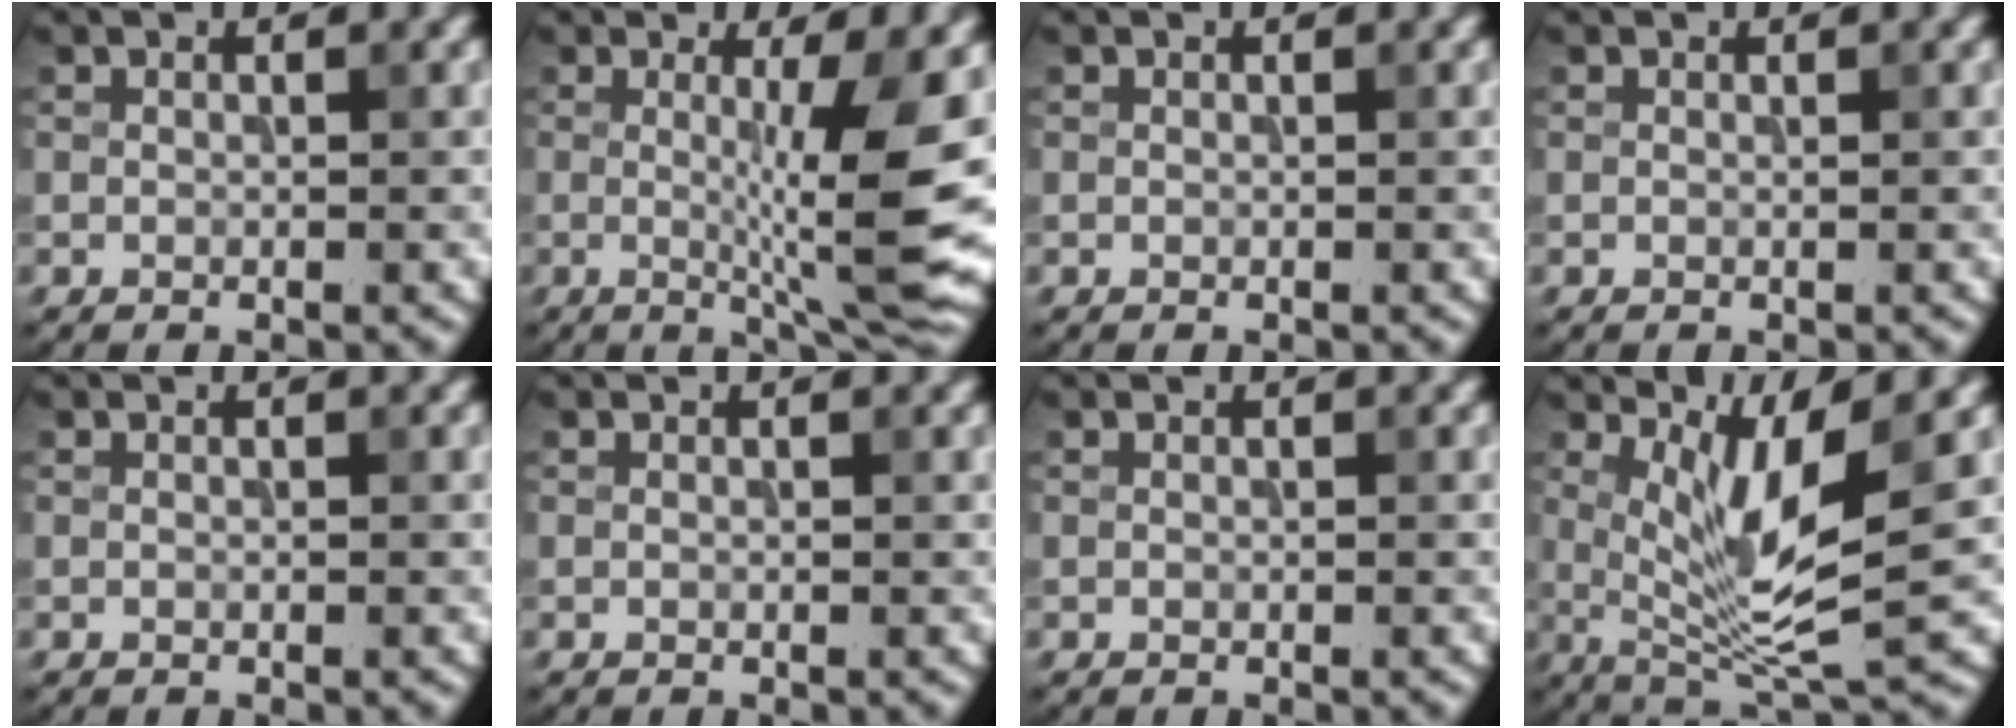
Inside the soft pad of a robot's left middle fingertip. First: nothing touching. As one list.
[{"total": 7.9, "force": [0.1, 1.2, 7.8], "torque": [-0.113, -0.016, 0.007]}, {"total": 0.0}, {"total": 0.0}, {"total": 0.0}, {"total": 0.0}, {"total": 0.0}, {"total": 7.0, "force": [1.4, 1.7, 6.6], "torque": [-0.113, -0.016, 0.030]}]